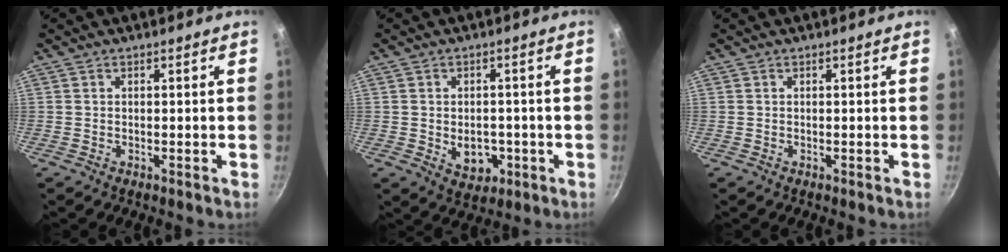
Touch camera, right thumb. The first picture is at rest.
{"total": 6.2, "force": [-1.4, 4.7, 3.8], "torque": [-0.033, 0.006, -0.008]}
{"total": 0.0}